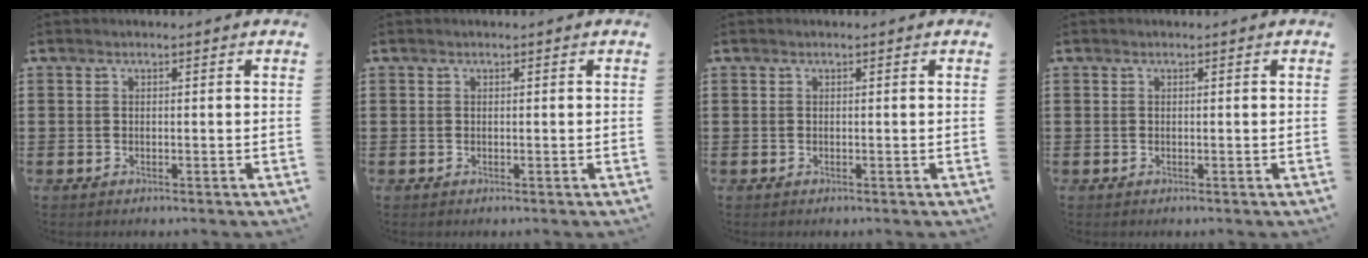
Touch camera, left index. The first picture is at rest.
{"total": 0.0}
{"total": 0.0}
{"total": 0.0}